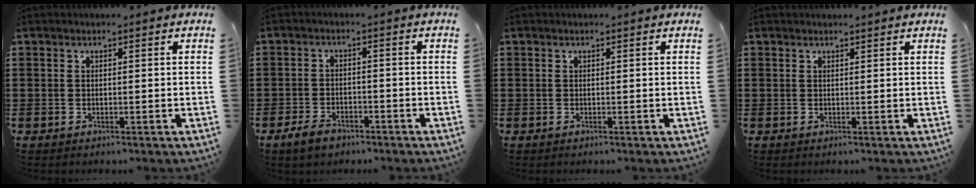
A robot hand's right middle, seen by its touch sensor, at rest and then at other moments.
{"total": 3.4, "force": [-2.8, 1.5, 1.2], "torque": [-0.029, 0.002, -0.057]}
{"total": 0.0}
{"total": 0.0}